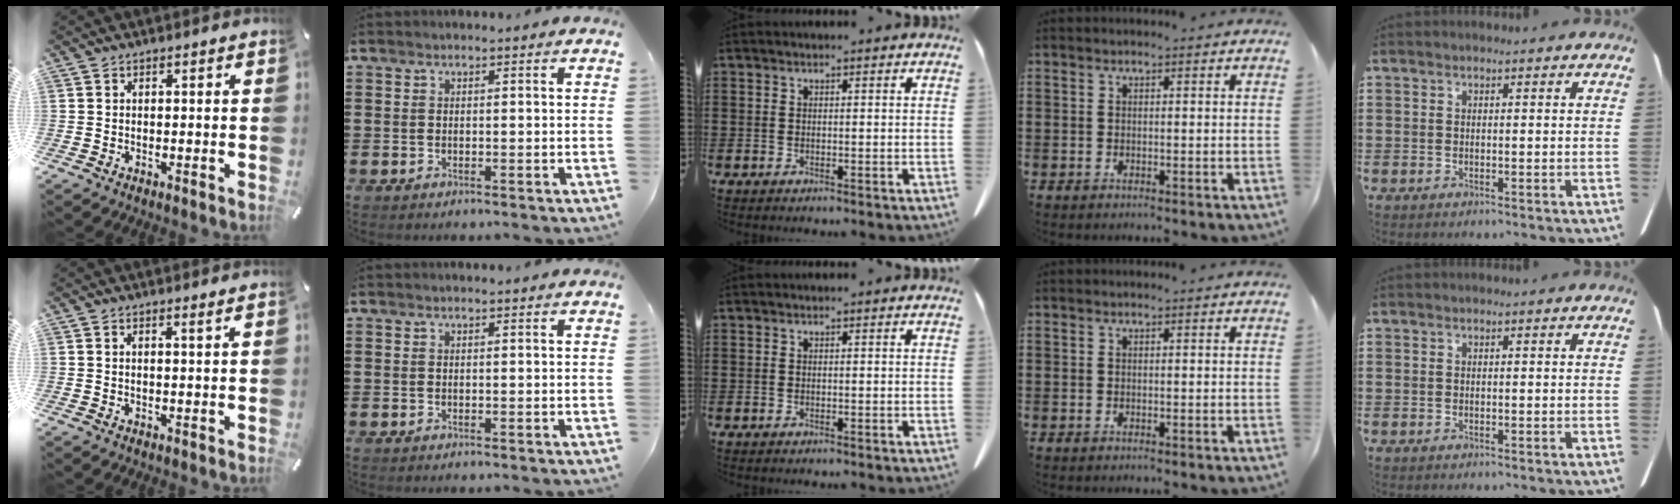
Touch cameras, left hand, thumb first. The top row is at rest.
{"thumb": {"total": 1.2, "force": [0.8, -0.1, 0.8], "torque": [-0.016, -0.002, 0.014]}}